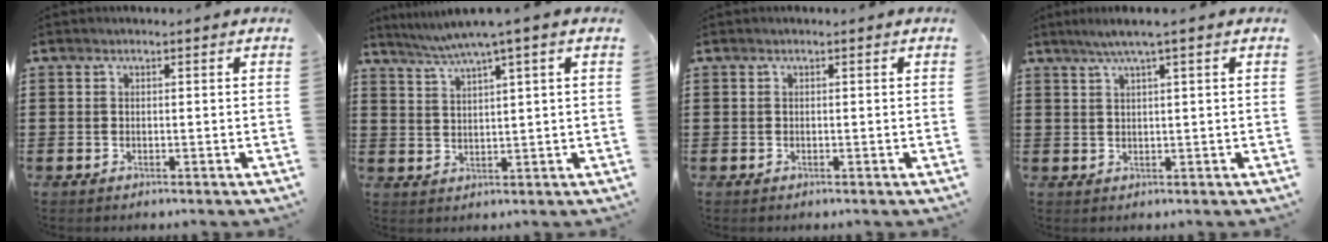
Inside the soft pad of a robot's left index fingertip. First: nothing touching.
{"total": 4.3, "force": [3.1, -0.6, 2.9], "torque": [-0.064, -0.011, 0.052]}
{"total": 0.0}
{"total": 2.8, "force": [1.6, -0.4, 2.3], "torque": [-0.046, -0.001, 0.026]}